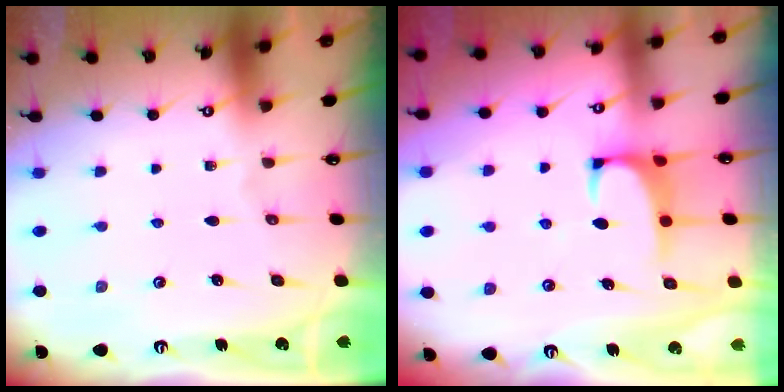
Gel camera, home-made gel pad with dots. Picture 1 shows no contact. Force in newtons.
{"total": 0.9, "press": 0.6, "slide": 0.6}